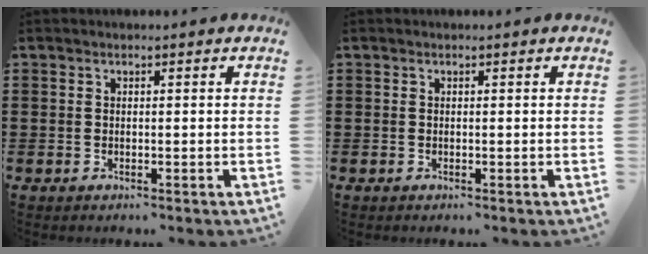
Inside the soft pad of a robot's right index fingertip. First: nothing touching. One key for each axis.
{"total": 0.0}